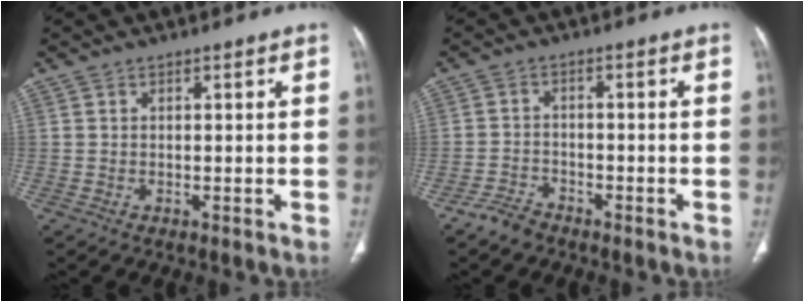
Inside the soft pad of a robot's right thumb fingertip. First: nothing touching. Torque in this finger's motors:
{"motor_torque": [0.45, -0.04, 0.11, -0.17, 0.02]}